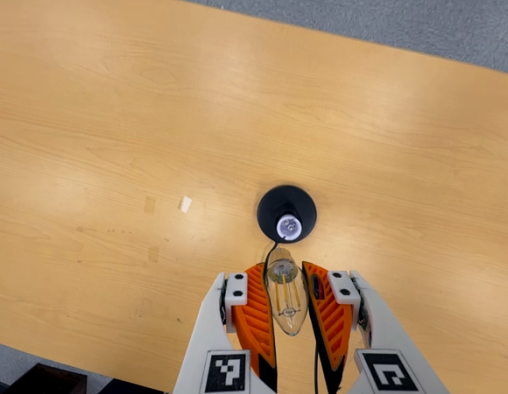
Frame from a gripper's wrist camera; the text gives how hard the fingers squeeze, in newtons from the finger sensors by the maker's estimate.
{"total": 20.0, "left": 22.1, "right": 17.9}